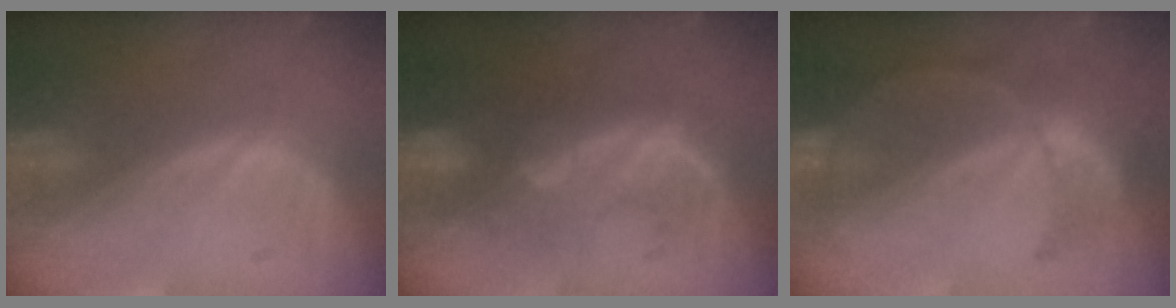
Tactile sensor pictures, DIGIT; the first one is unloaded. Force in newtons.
{"total": 8.6, "press": 8.3, "slide": 2.3}
{"total": 7.8, "press": 6.7, "slide": 3.9}